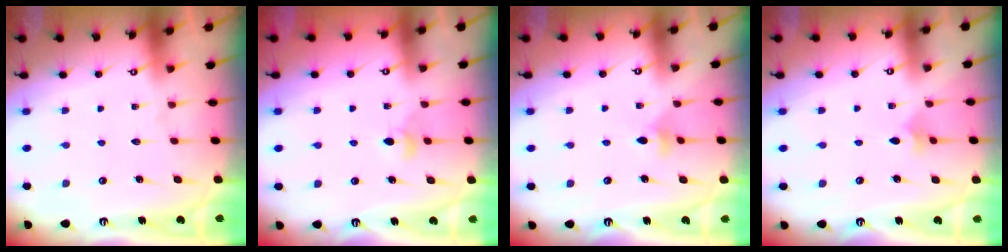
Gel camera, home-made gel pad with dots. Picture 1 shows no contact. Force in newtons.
{"total": 3.9, "press": 3.8, "slide": 0.8}
{"total": 5.0, "press": 4.9, "slide": 0.9}
{"total": 2.5, "press": 2.4, "slide": 0.6}